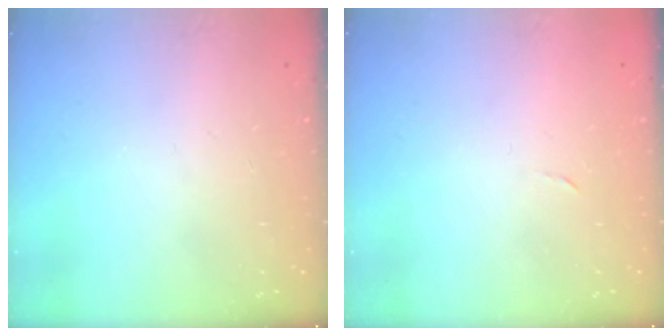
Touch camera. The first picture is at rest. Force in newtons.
{"total": 2.3, "press": 2.3, "slide": 0.4}